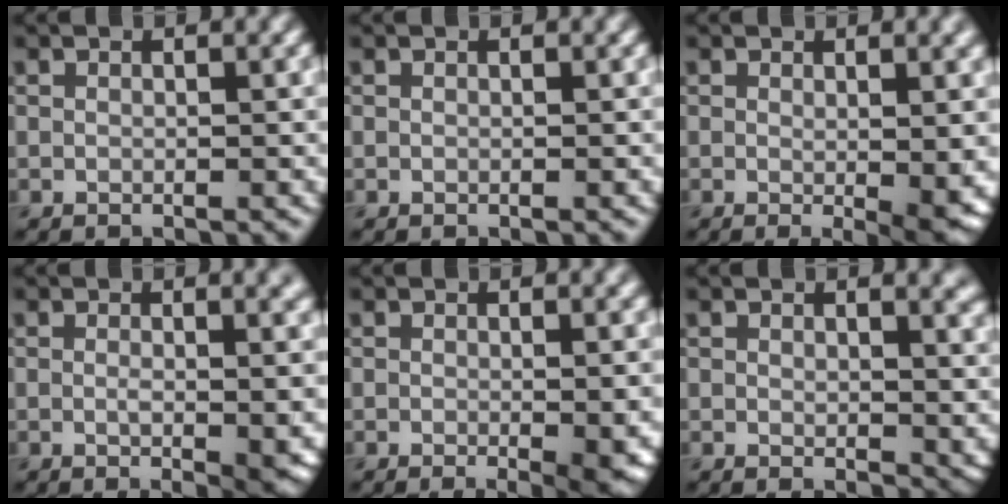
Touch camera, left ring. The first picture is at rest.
{"total": 0.0}
{"total": 4.6, "force": [-0.2, 0.9, 4.5], "torque": [-0.051, -0.012, 0.001]}
{"total": 5.6, "force": [0.0, 1.7, 5.4], "torque": [-0.057, -0.004, 0.001]}
{"total": 3.7, "force": [-0.7, 0.7, 3.6], "torque": [-0.046, -0.010, -0.008]}
{"total": 3.1, "force": [1.1, 1.8, 2.3], "torque": [-0.024, -0.012, 0.022]}